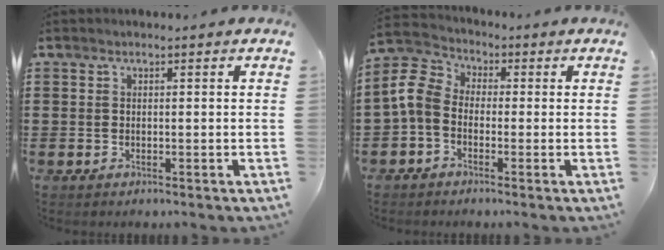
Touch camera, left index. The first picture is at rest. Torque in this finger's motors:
{"motor_torque": [1.10, 1.04, 0.51, 0.15]}